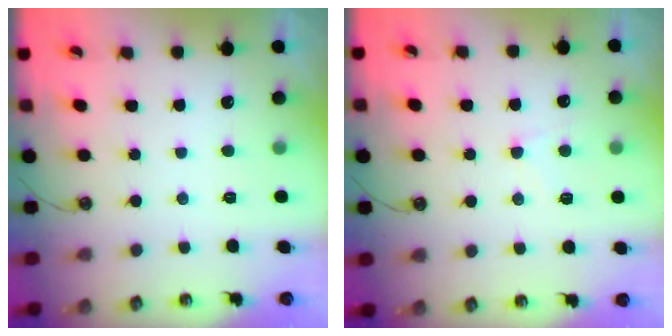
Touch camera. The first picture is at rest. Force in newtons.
{"total": 2.4, "press": 2.3, "slide": 0.7}